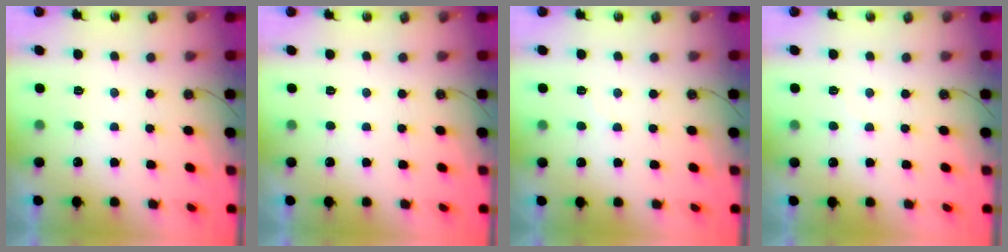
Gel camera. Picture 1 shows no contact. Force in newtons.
{"total": 0.0}
{"total": 3.0, "press": 2.9, "slide": 0.4}
{"total": 2.3, "press": 2.3, "slide": 0.4}